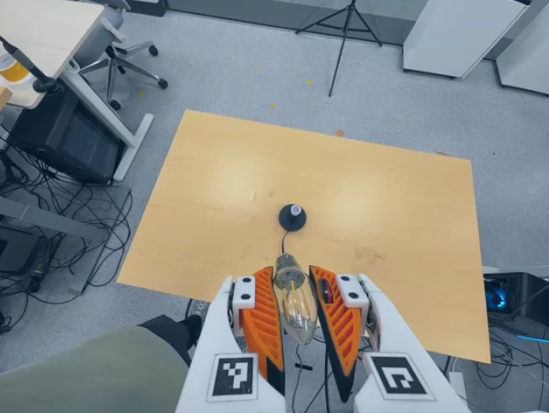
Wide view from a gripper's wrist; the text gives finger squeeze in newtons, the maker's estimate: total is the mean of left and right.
{"total": 20.4, "left": 22.0, "right": 18.8}